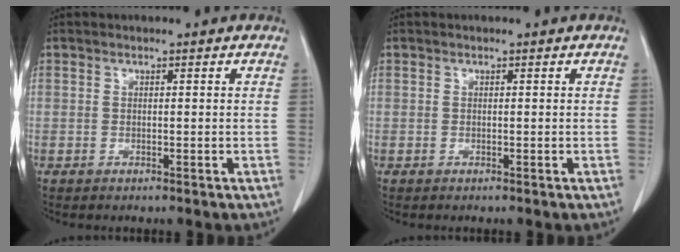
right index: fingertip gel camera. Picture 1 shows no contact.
{"total": 0.0}